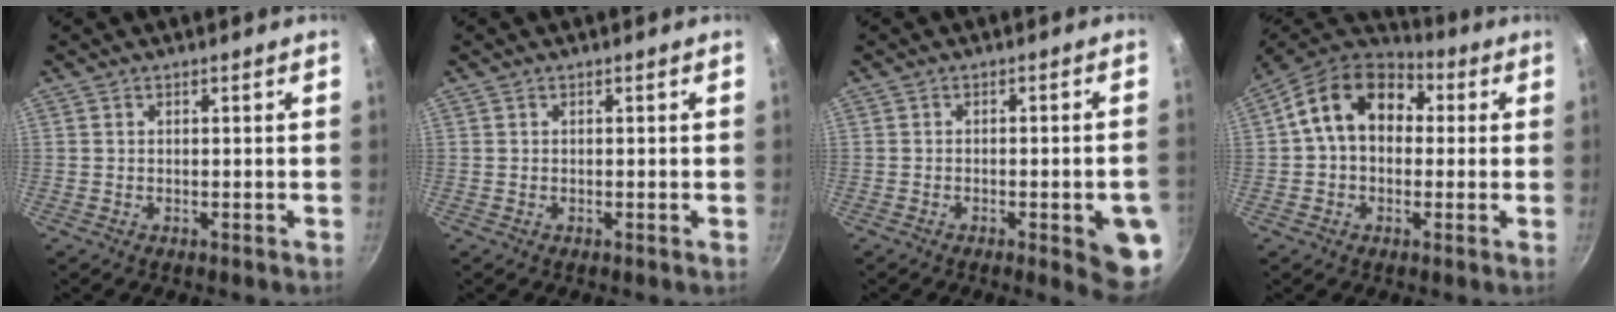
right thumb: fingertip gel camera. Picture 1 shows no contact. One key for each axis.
{"total": 0.0}
{"total": 8.9, "fx": -2.8, "fy": 2.4, "fz": 8.1, "tx": -0.072, "ty": 0.010, "tz": -0.031}
{"total": 14.7, "fx": 2.5, "fy": 10.8, "fz": 9.6, "tx": -0.127, "ty": 0.031, "tz": 0.022}